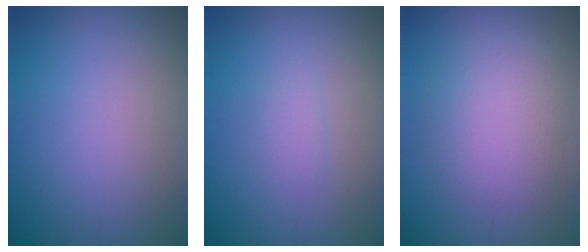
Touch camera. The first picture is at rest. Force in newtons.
{"total": 1.0, "press": 1.0, "slide": 0.1}
{"total": 3.9, "press": 3.9, "slide": 0.4}